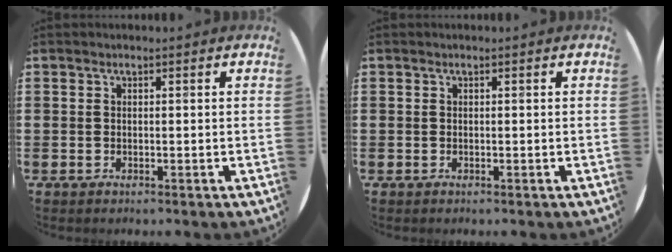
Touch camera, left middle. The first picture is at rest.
{"total": 0.0}